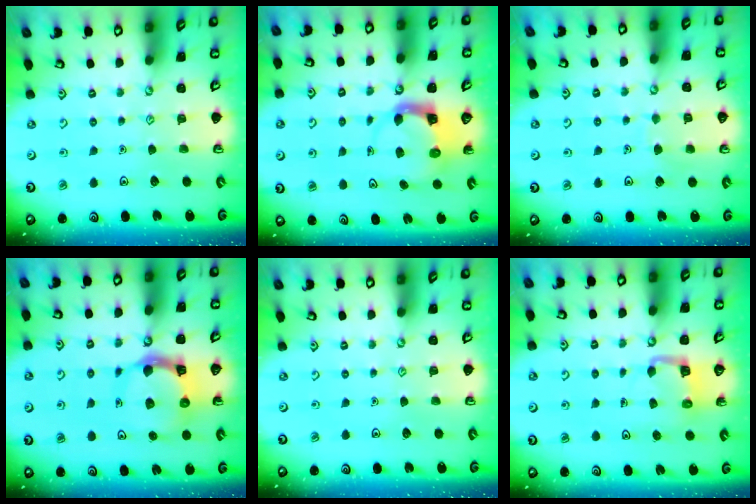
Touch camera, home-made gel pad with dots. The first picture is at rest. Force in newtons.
{"total": 3.8, "press": 3.8, "slide": 0.5}
{"total": 4.1, "press": 4.1, "slide": 0.3}
{"total": 8.7, "press": 8.6, "slide": 1.2}
{"total": 0.0}
{"total": 4.1, "press": 4.1, "slide": 0.2}